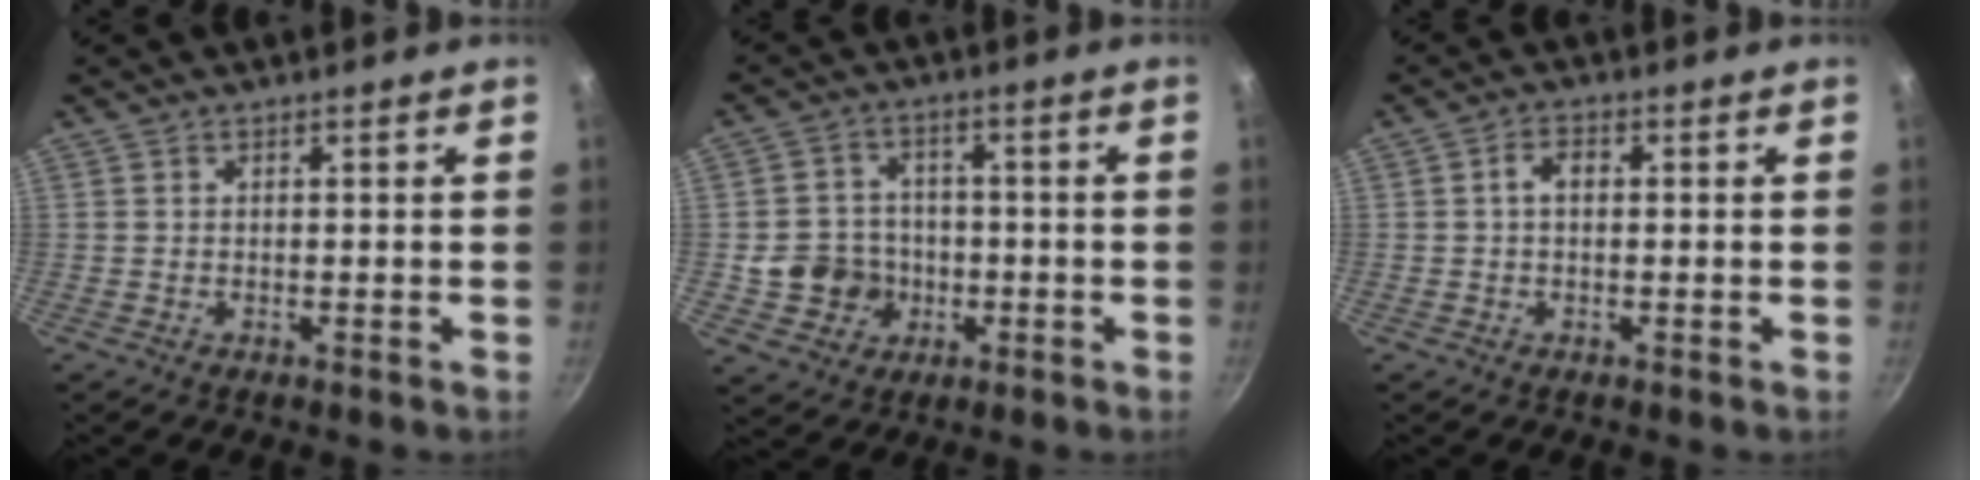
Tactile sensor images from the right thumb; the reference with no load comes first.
{"total": 6.8, "force": [-1.6, 6.3, 2.1], "torque": [-0.007, 0.015, -0.026]}
{"total": 2.8, "force": [0.3, 1.8, 2.2], "torque": [-0.038, 0.012, 0.002]}